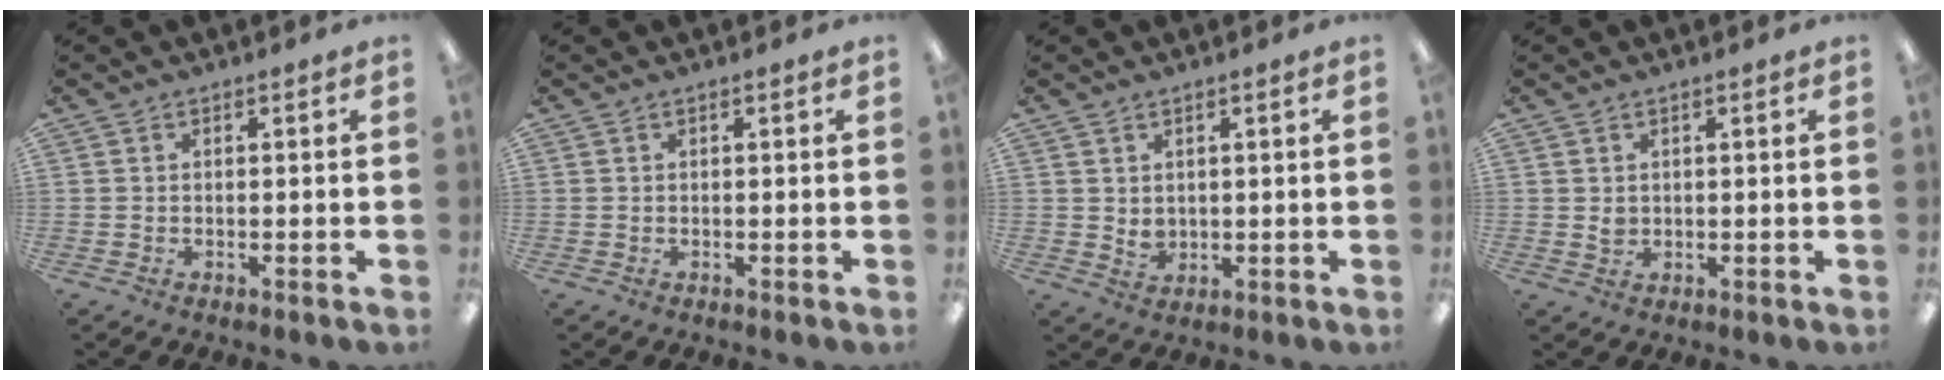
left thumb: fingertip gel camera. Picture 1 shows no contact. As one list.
[{"total": 0.0}, {"total": 2.4, "force": [1.2, 1.9, 1.1], "torque": [-0.014, -0.003, 0.021]}, {"total": 1.5, "force": [0.5, 1.2, 0.7], "torque": [-0.008, 0.000, 0.007]}]